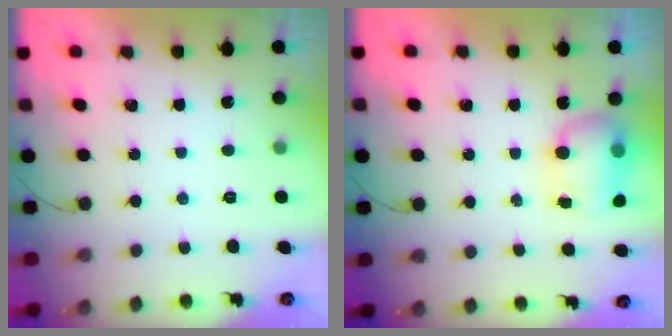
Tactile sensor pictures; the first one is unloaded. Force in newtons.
{"total": 11.7, "press": 9.1, "slide": 7.4}